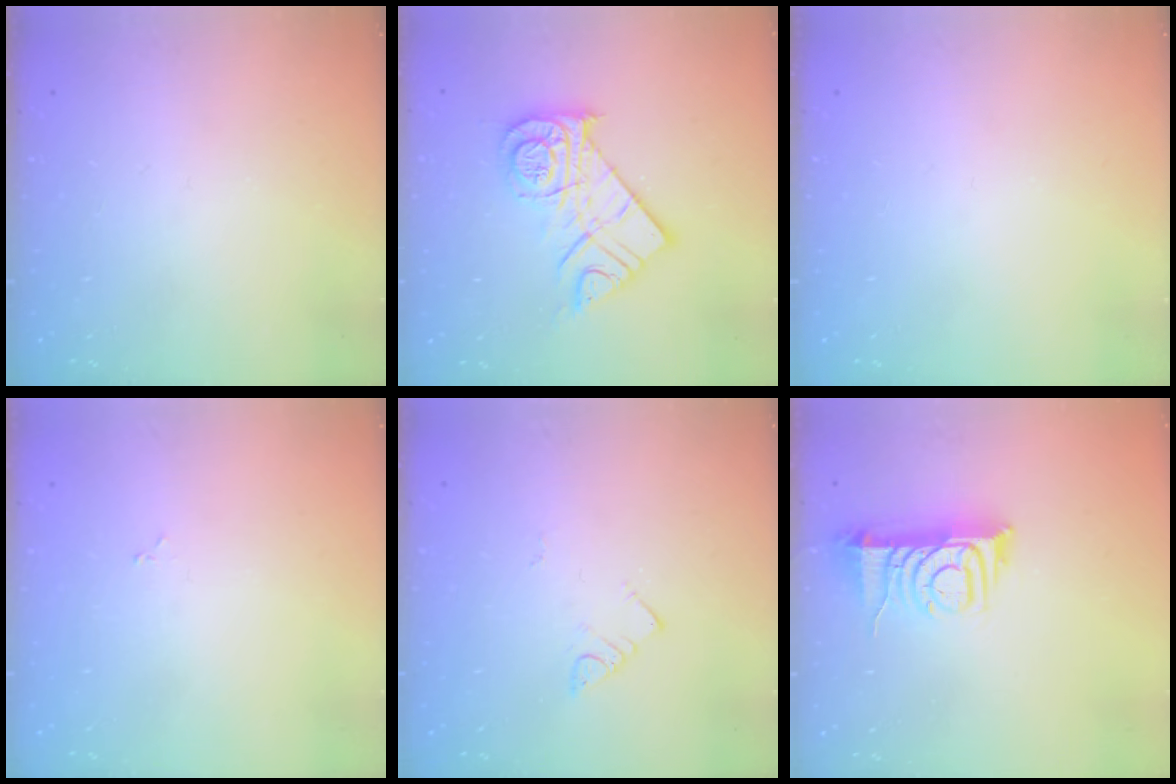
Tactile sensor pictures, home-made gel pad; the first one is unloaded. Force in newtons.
{"total": 16.2, "press": 16.1, "slide": 1.6}
{"total": 0.0}
{"total": 1.9, "press": 1.9, "slide": 0.3}
{"total": 2.9, "press": 2.9, "slide": 0.3}
{"total": 9.5, "press": 9.5, "slide": 0.7}